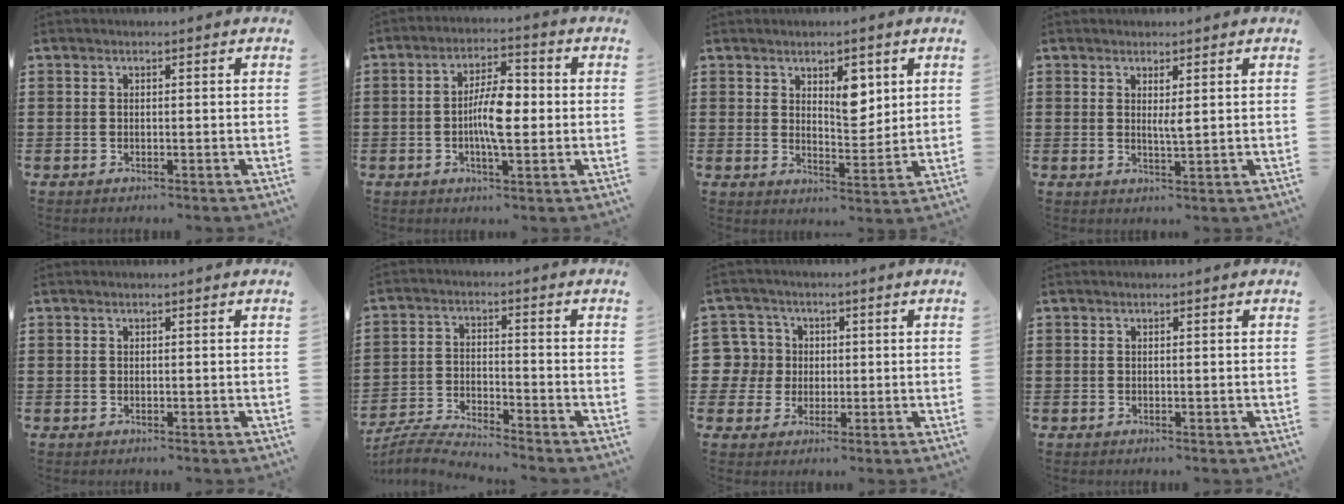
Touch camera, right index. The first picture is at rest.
{"total": 7.2, "force": [-0.6, 2.4, 6.8], "torque": [-0.120, 0.010, -0.012]}
{"total": 5.9, "force": [2.8, 3.1, 4.1], "torque": [-0.058, -0.005, 0.044]}
{"total": 1.9, "force": [0.8, 0.2, 1.7], "torque": [-0.036, -0.001, 0.014]}
{"total": 0.0}
{"total": 4.9, "force": [-4.8, -0.1, 0.8], "torque": [-0.030, -0.006, -0.100]}
{"total": 6.5, "force": [0.5, 6.3, 1.3], "torque": [-0.069, 0.013, 0.007]}
{"total": 0.0}